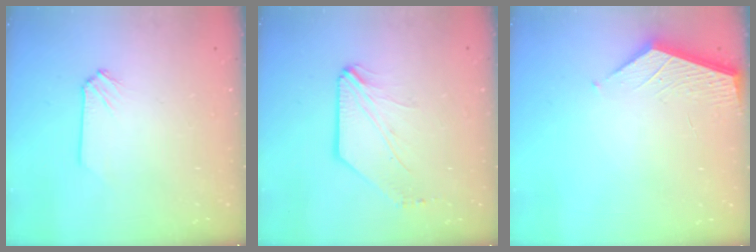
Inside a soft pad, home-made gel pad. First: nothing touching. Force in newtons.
{"total": 2.6, "press": 2.6, "slide": 0.5}
{"total": 2.6, "press": 2.6, "slide": 0.2}